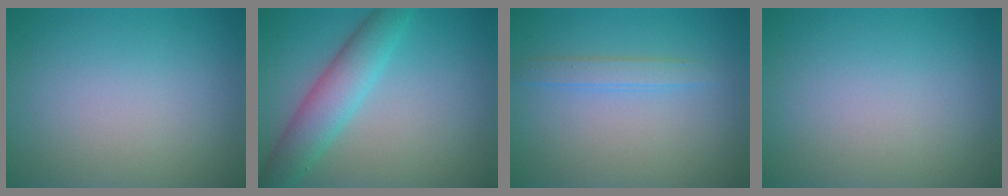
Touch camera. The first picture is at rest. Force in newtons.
{"total": 4.8, "press": 4.8, "slide": 0.0}
{"total": 1.7, "press": 1.7, "slide": 0.1}
{"total": 0.0}